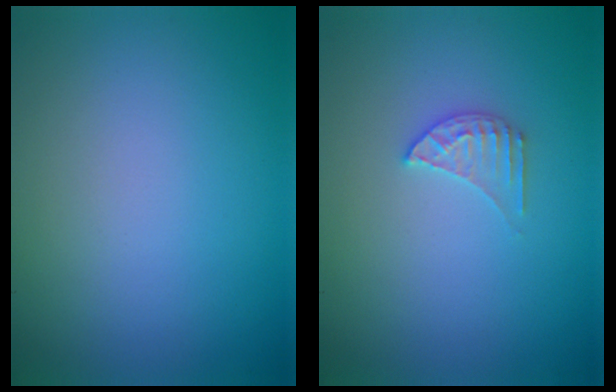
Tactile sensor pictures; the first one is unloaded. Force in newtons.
{"total": 1.7, "press": 1.7, "slide": 0.1}